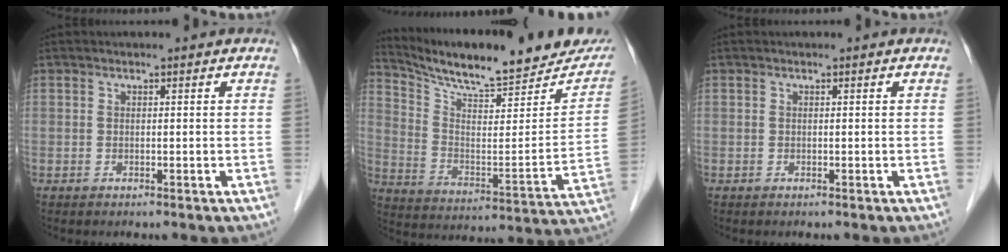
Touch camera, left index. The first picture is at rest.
{"total": 22.4, "force": [19.8, 4.4, 9.4], "torque": [-0.147, -0.036, 0.284]}
{"total": 0.0}